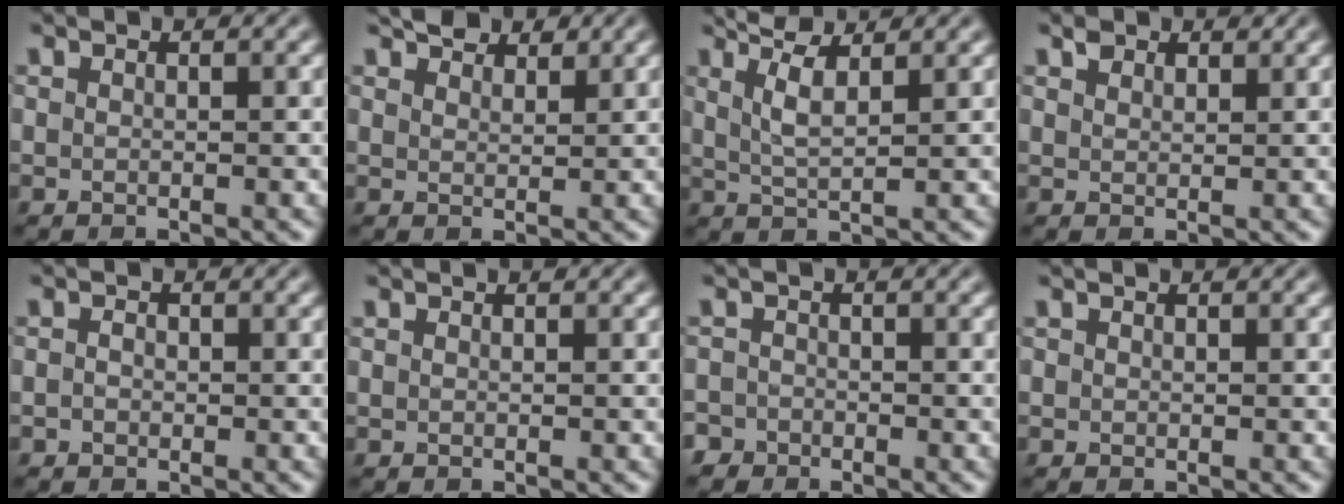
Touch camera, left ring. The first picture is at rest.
{"total": 2.7, "force": [2.4, 1.0, 0.8], "torque": [-0.012, 0.007, 0.039]}
{"total": 4.0, "force": [2.5, 0.9, 2.9], "torque": [-0.056, 0.013, 0.044]}
{"total": 1.5, "force": [1.2, 0.7, 0.4], "torque": [-0.008, 0.002, 0.023]}
{"total": 0.8, "force": [-0.2, 0.7, 0.3], "torque": [-0.004, -0.004, -0.007]}
{"total": 0.0}
{"total": 1.9, "force": [-1.4, 1.3, -0.1], "torque": [0.014, 0.003, -0.028]}
{"total": 0.0}